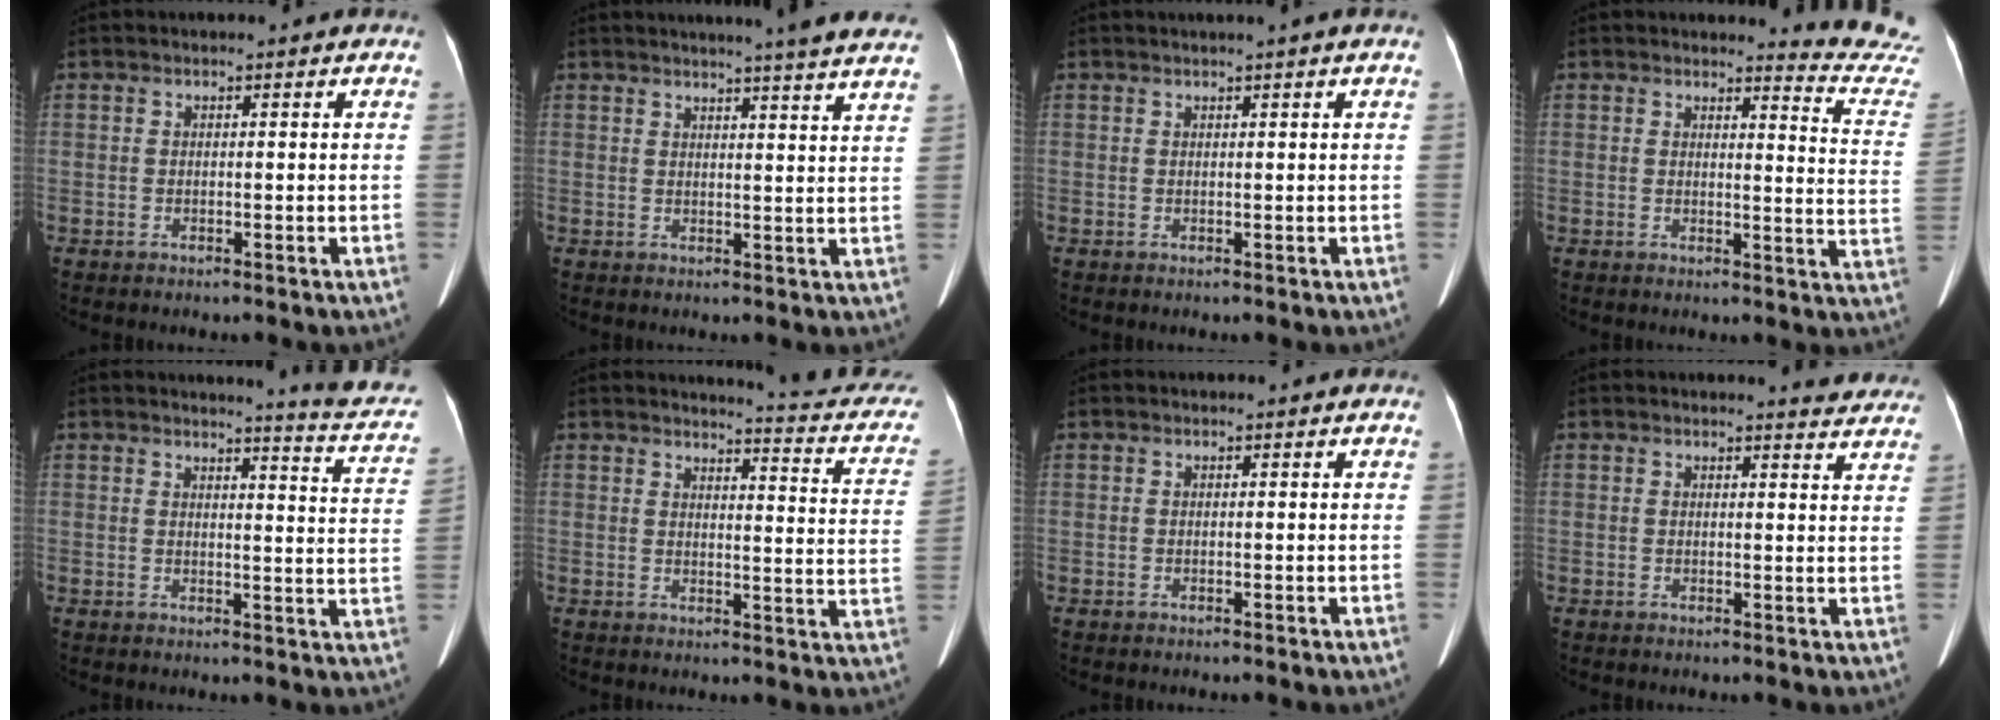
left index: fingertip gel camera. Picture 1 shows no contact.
{"total": 13.8, "force": [12.5, -0.9, 5.8], "torque": [-0.082, -0.031, 0.133]}
{"total": 1.3, "force": [0.9, -0.5, 0.9], "torque": [-0.019, 0.004, 0.022]}
{"total": 10.4, "force": [10.2, -1.4, -0.5], "torque": [0.005, -0.135, 0.089]}
{"total": 9.6, "force": [9.1, -0.2, 3.1], "torque": [-0.028, -0.054, 0.082]}
{"total": 11.9, "force": [11.2, 1.1, 4.1], "torque": [-0.039, -0.059, 0.098]}
{"total": 0.0}
{"total": 5.7, "force": [5.6, 0.7, 1.1], "torque": [-0.001, -0.017, 0.037]}